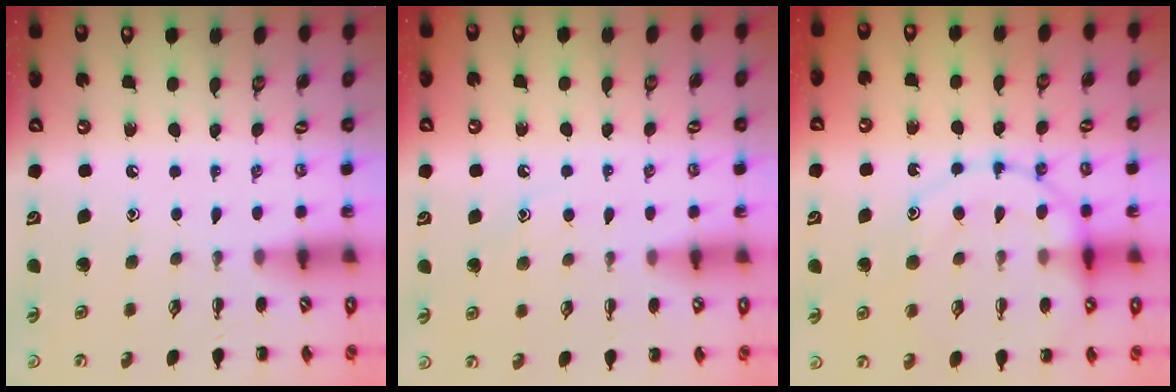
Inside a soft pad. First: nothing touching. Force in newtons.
{"total": 8.0, "press": 7.9, "slide": 1.4}
{"total": 14.8, "press": 14.7, "slide": 1.4}